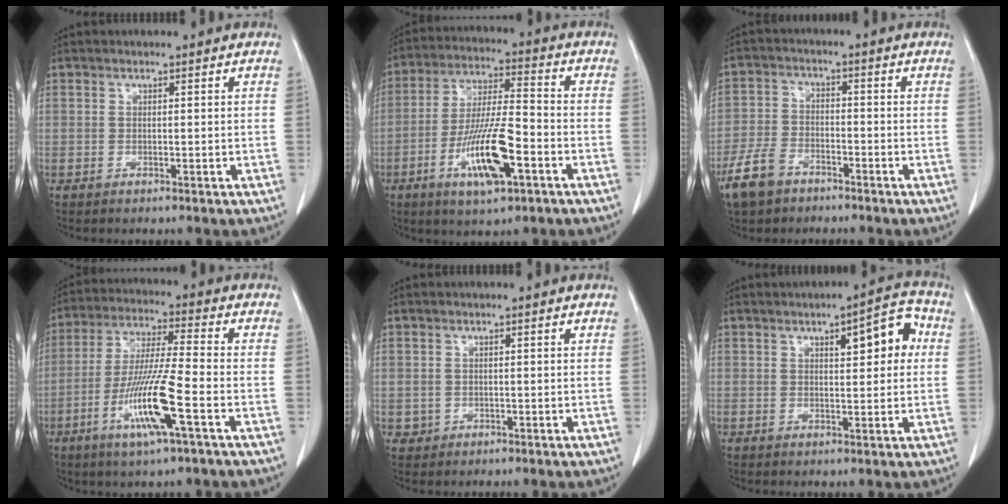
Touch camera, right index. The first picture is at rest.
{"total": 12.8, "force": [-5.2, 2.5, 11.5], "torque": [-0.223, -0.009, -0.091]}
{"total": 7.0, "force": [-4.7, 4.0, 3.4], "torque": [-0.084, -0.001, -0.088]}
{"total": 12.4, "force": [-4.8, 0.0, 11.5], "torque": [-0.229, -0.016, -0.093]}
{"total": 1.5, "force": [-0.1, 1.5, 0.1], "torque": [0.002, 0.005, 0.002]}
{"total": 7.0, "force": [2.0, 2.0, 6.4], "torque": [-0.081, 0.021, 0.024]}